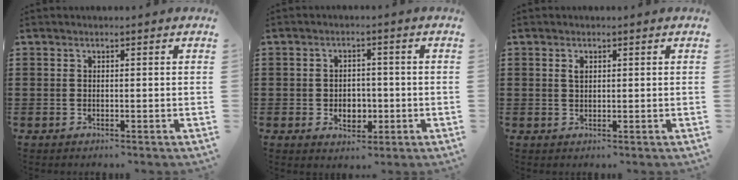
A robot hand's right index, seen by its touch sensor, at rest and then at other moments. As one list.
[{"total": 3.5, "force": [-0.8, 2.7, 2.1], "torque": [-0.031, -0.002, -0.020]}, {"total": 1.3, "force": [0.5, 0.7, 1.0], "torque": [-0.021, 0.005, 0.008]}]